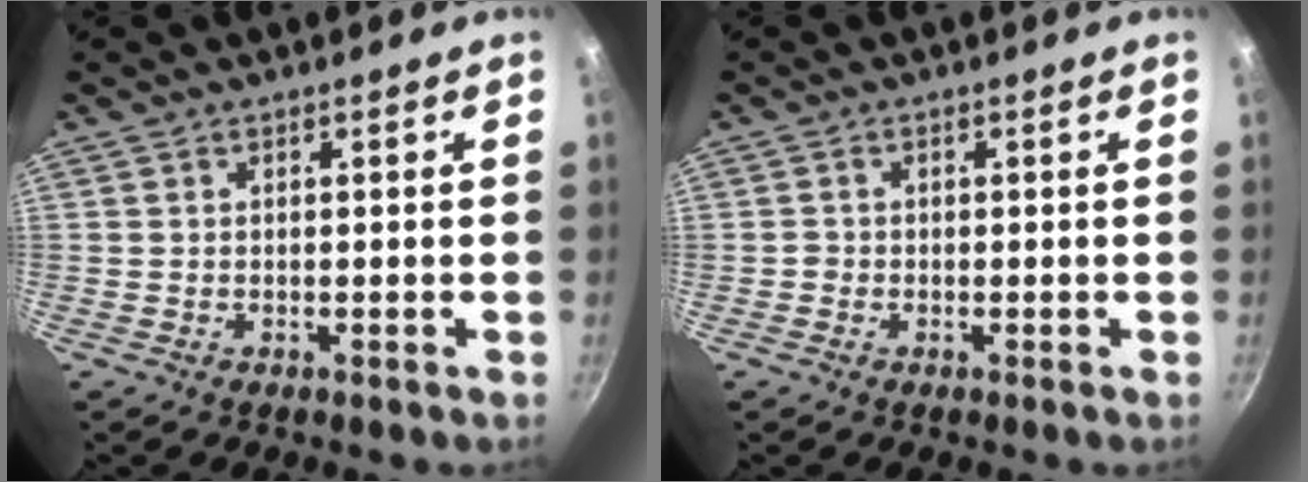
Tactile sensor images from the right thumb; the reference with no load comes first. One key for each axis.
{"total": 0.9, "fx": -0.4, "fy": 0.8, "fz": 0.1, "tx": -0.001, "ty": 0.002, "tz": -0.009}